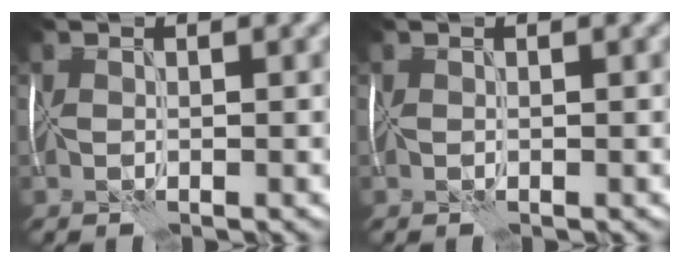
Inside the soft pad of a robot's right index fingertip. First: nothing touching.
{"total": 0.0}